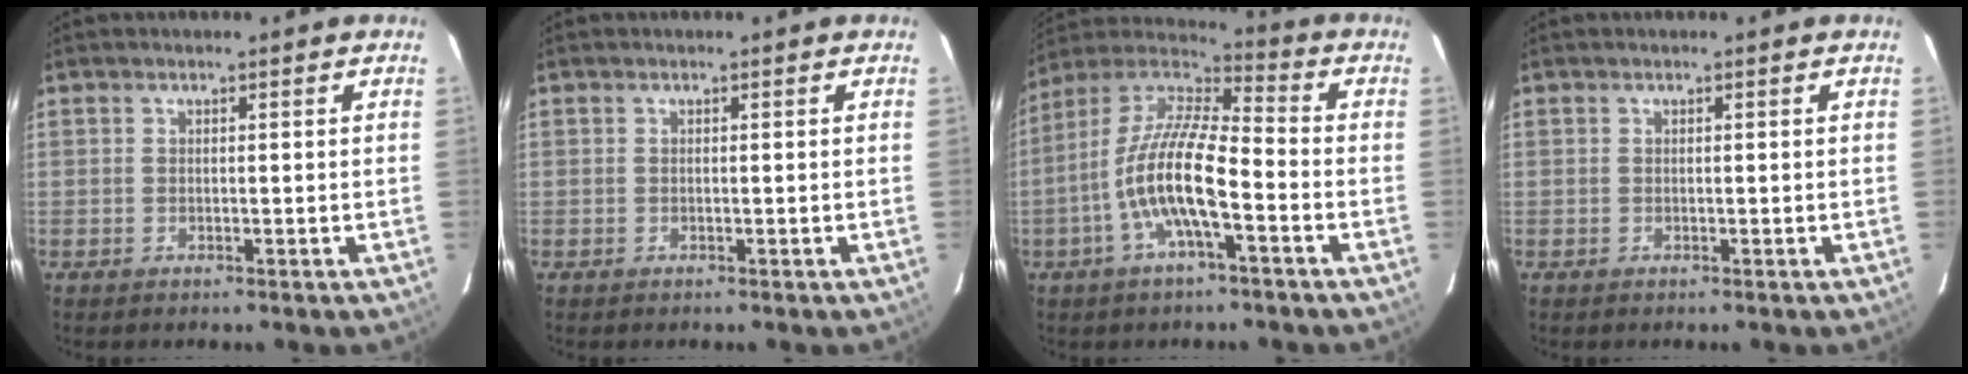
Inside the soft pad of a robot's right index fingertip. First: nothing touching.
{"total": 0.0}
{"total": 13.9, "force": [-4.8, 3.5, 12.6], "torque": [-0.247, -0.001, -0.096]}
{"total": 0.0}